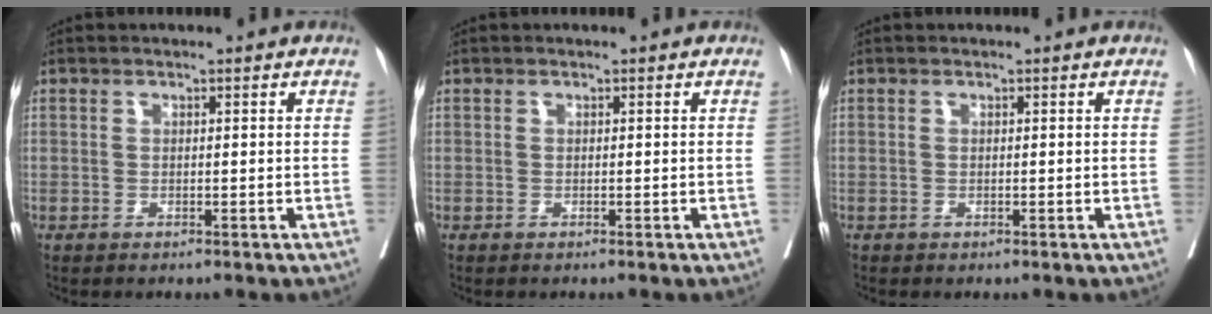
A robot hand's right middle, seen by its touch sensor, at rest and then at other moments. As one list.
[{"total": 0.0}, {"total": 0.0}]